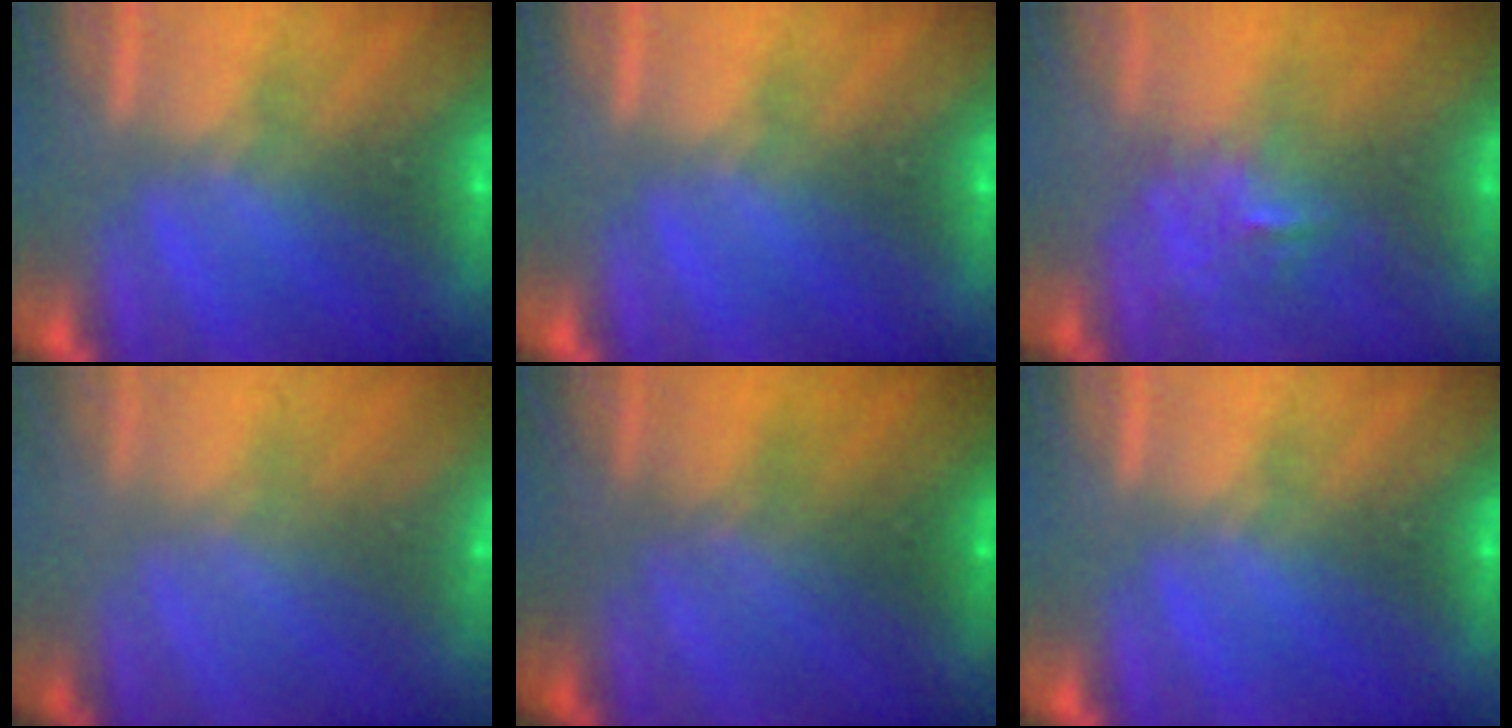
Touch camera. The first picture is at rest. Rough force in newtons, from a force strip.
{"total": 0.0}
{"total": 2.5}
{"total": 2.8}
{"total": 1.7}
{"total": 0.0}